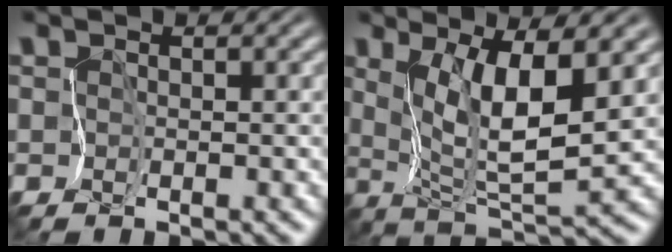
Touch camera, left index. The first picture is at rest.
{"total": 5.7, "force": [1.9, 1.3, 5.3], "torque": [-0.103, -0.020, 0.042]}